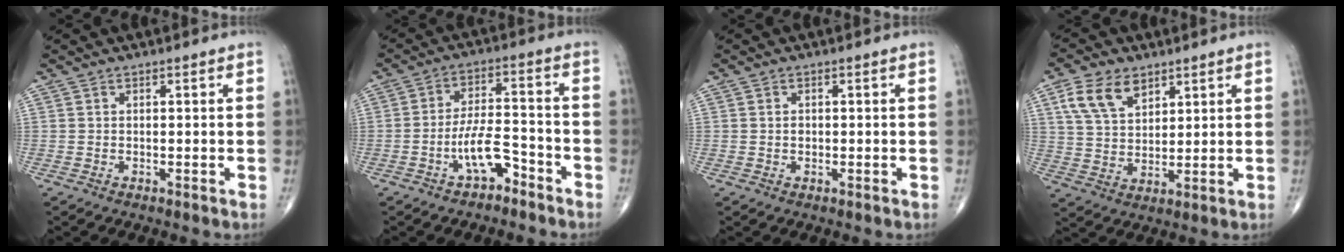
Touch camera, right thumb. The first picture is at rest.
{"total": 7.6, "force": [-4.3, 3.2, 5.3], "torque": [-0.089, 0.042, -0.076]}
{"total": 1.0, "force": [0.0, 0.7, 0.6], "torque": [-0.006, 0.000, 0.001]}
{"total": 9.3, "force": [5.0, 5.7, 5.4], "torque": [-0.089, -0.015, 0.099]}